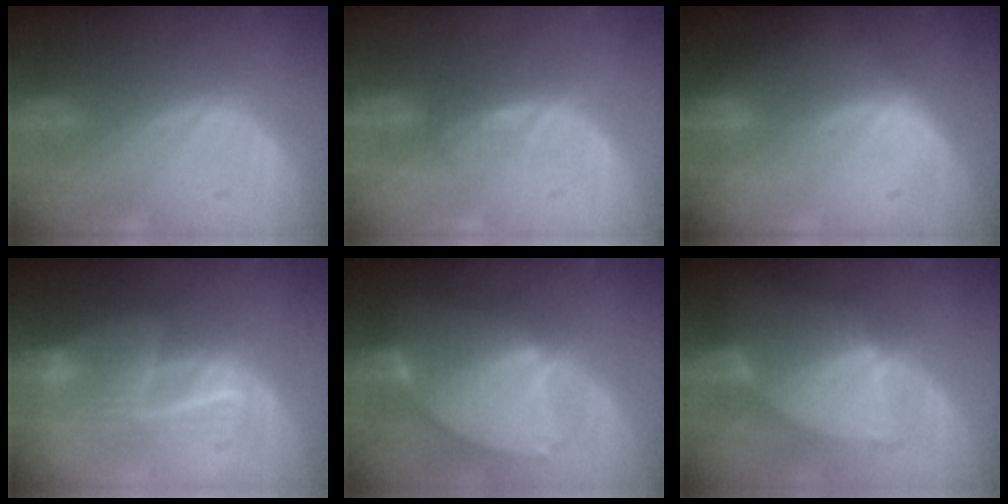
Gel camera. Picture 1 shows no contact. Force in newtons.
{"total": 1.5, "press": 1.5, "slide": 0.2}
{"total": 1.3, "press": 1.3, "slide": 0.1}
{"total": 6.6, "press": 6.5, "slide": 1.0}
{"total": 8.6, "press": 7.5, "slide": 4.2}
{"total": 6.8, "press": 6.7, "slide": 1.2}